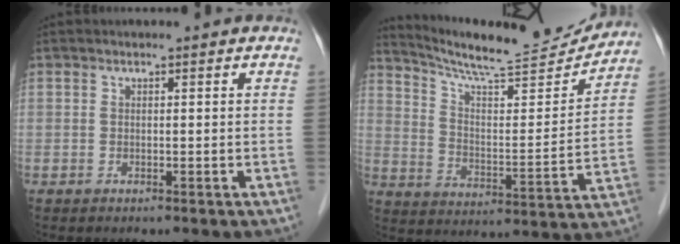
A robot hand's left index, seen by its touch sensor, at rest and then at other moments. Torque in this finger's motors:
{"motor_torque": [0.24, -0.41, 0.13, 0.04]}